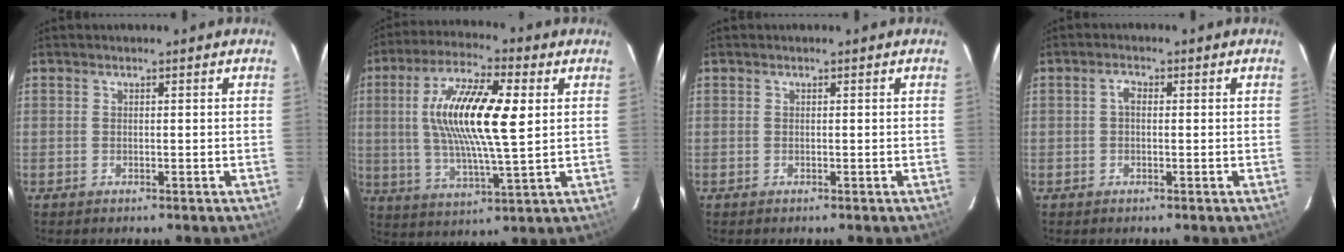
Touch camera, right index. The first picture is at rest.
{"total": 16.5, "force": [3.1, 3.9, 15.7], "torque": [-0.292, 0.009, 0.051]}
{"total": 0.0}
{"total": 1.6, "force": [0.0, 1.0, 1.2], "torque": [-0.025, 0.008, -0.001]}